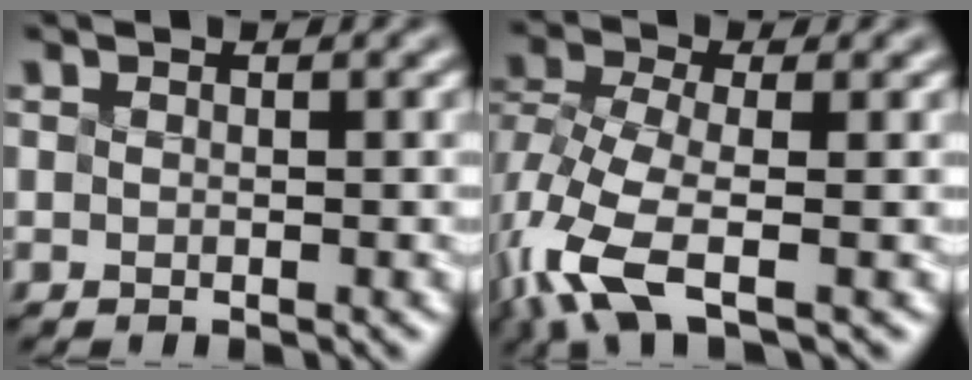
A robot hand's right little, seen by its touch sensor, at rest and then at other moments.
{"total": 5.9, "force": [-4.8, 0.8, 3.4], "torque": [-0.122, -0.024, -0.072]}